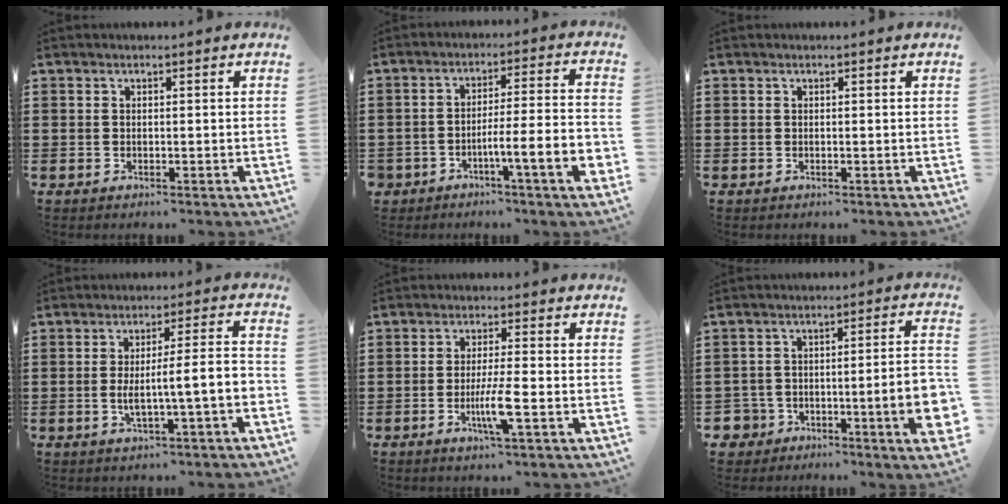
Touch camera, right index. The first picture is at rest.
{"total": 7.4, "force": [-4.1, 0.9, 6.1], "torque": [-0.108, -0.005, -0.074]}
{"total": 0.0}
{"total": 7.4, "force": [-1.8, 0.5, 7.2], "torque": [-0.124, -0.002, -0.036]}
{"total": 5.5, "force": [-1.9, 0.1, 5.1], "torque": [-0.099, -0.018, -0.035]}
{"total": 8.8, "force": [-4.1, 3.1, 7.2], "torque": [-0.123, -0.007, -0.074]}